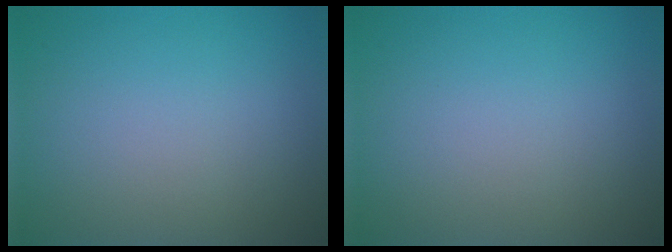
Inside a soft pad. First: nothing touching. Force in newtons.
{"total": 0.0}